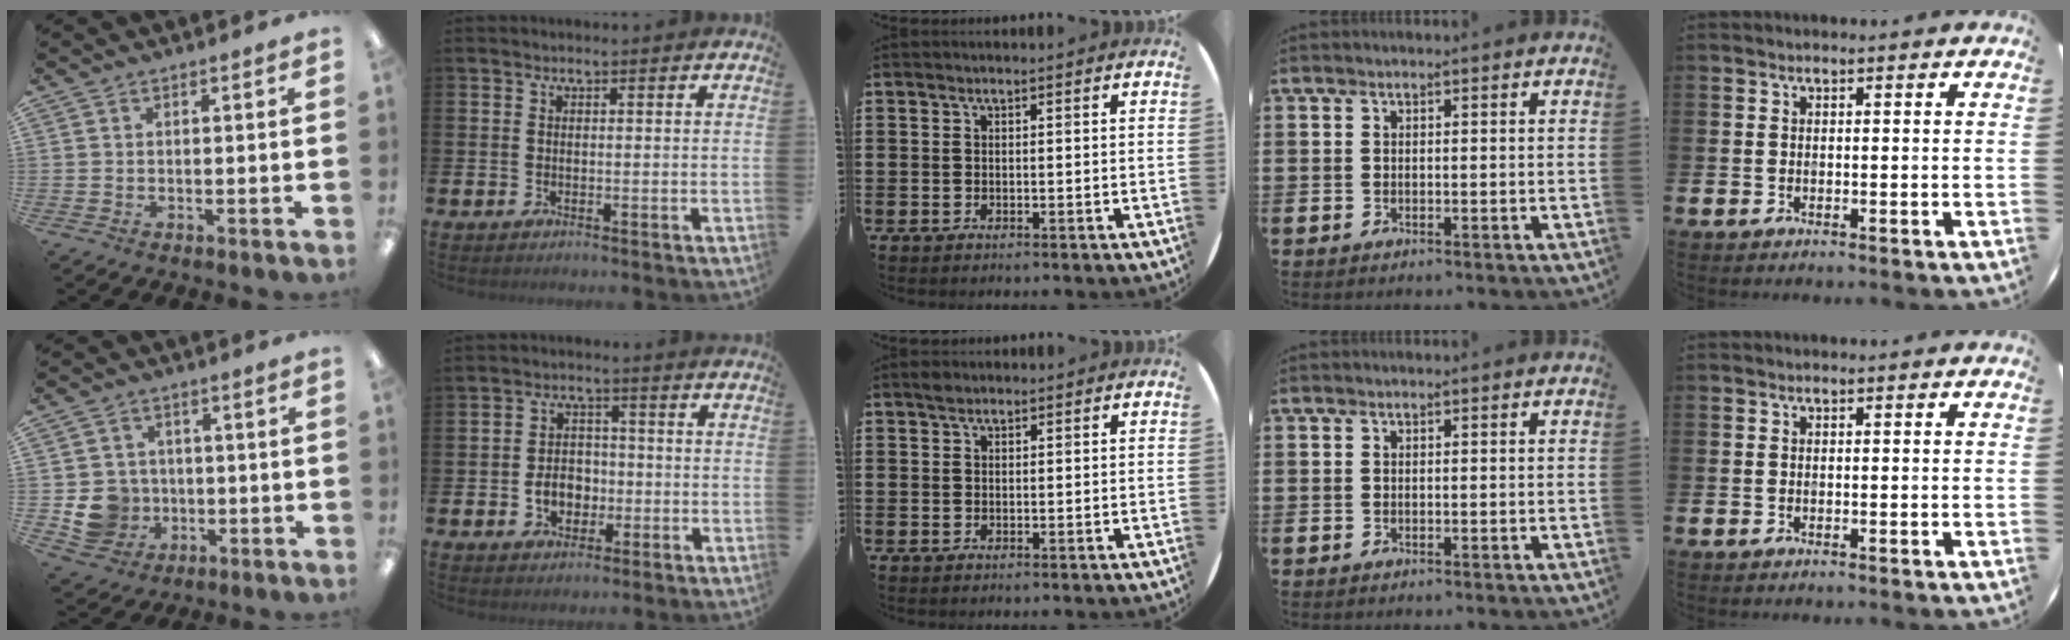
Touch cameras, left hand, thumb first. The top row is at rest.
{"thumb": {"total": 8.6, "force": [-1.4, 8.2, 2.3], "torque": [-0.059, 0.013, -0.014]}, "index": {"total": 4.5, "force": [-1.2, 3.6, 2.5], "torque": [-0.036, 0.001, -0.031]}, "middle": {"total": 0.9, "force": [0.8, 0.4, 0.1], "torque": [0.003, -0.001, 0.013]}}